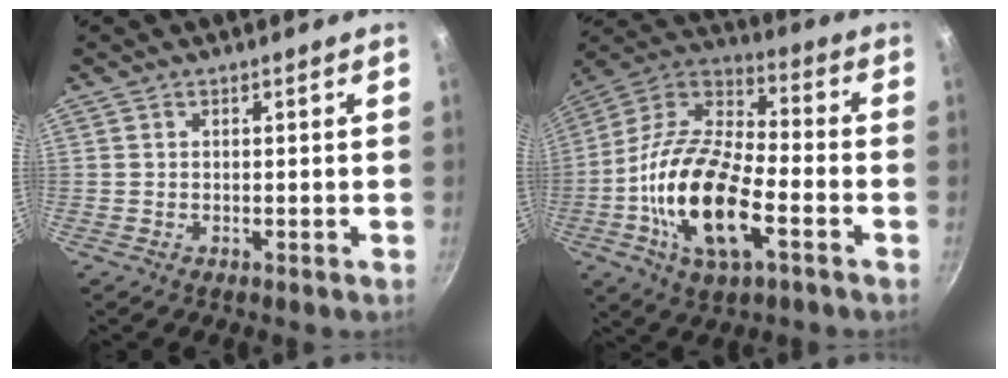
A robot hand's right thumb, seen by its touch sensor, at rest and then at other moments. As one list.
[{"total": 20.9, "force": [-6.4, 9.5, 17.5], "torque": [-0.332, 0.034, -0.138]}]